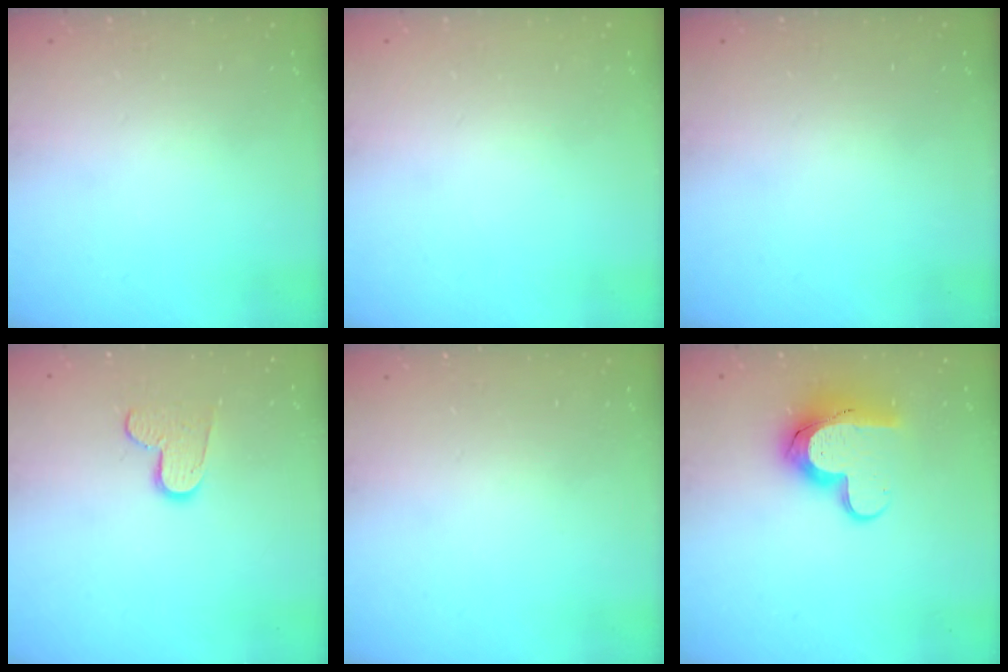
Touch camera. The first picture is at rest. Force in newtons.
{"total": 0.0}
{"total": 0.0}
{"total": 8.4, "press": 8.3, "slide": 0.2}
{"total": 0.0}
{"total": 12.2, "press": 12.2, "slide": 1.0}